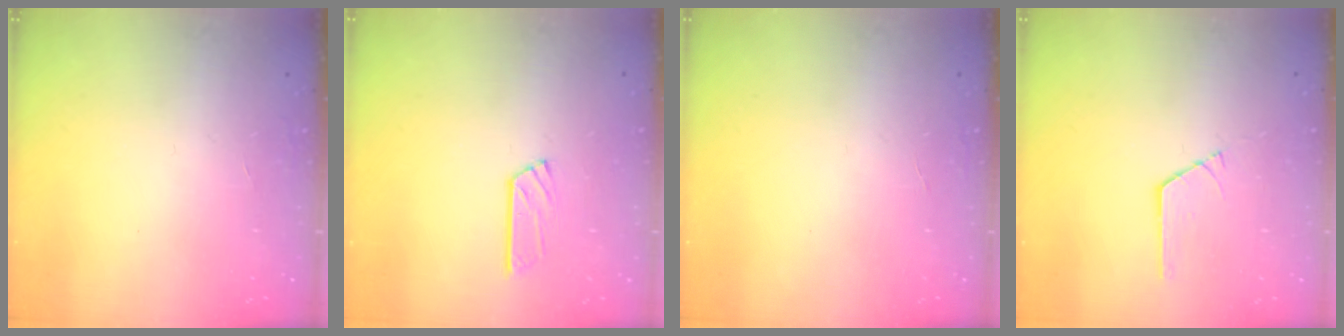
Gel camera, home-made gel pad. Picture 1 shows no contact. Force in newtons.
{"total": 6.3, "press": 6.3, "slide": 0.3}
{"total": 0.0}
{"total": 1.1, "press": 1.0, "slide": 0.1}